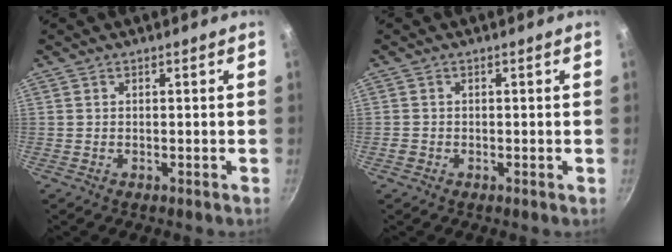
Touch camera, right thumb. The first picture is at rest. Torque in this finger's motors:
{"motor_torque": [-0.12, 0.24, 0.22, 0.28, 0.02]}